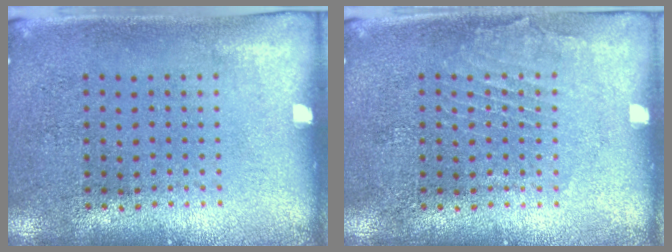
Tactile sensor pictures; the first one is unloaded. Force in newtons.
{"total": 1.2, "press": 1.1, "slide": 0.1}